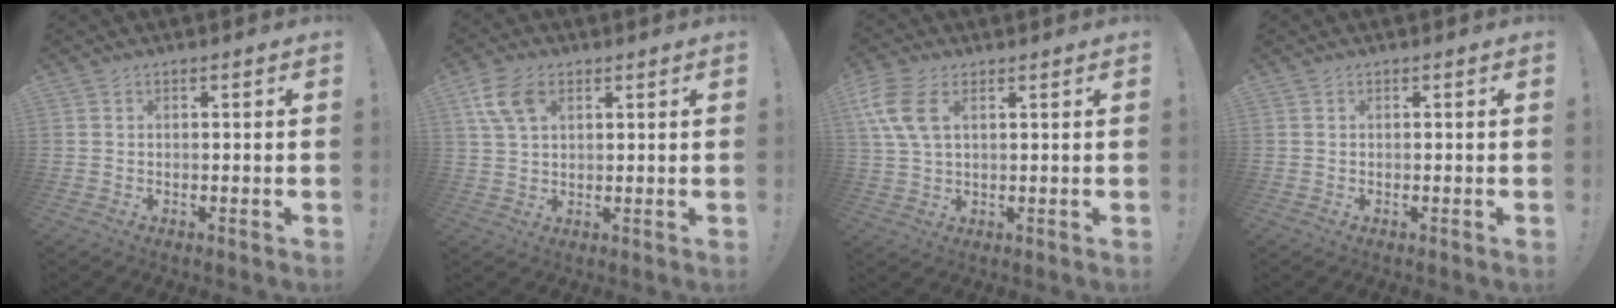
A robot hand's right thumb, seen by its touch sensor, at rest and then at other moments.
{"total": 9.0, "force": [3.9, 5.3, 6.2], "torque": [-0.112, -0.002, 0.077]}
{"total": 9.5, "force": [3.7, 5.1, 7.2], "torque": [-0.153, -0.004, 0.072]}
{"total": 0.0}